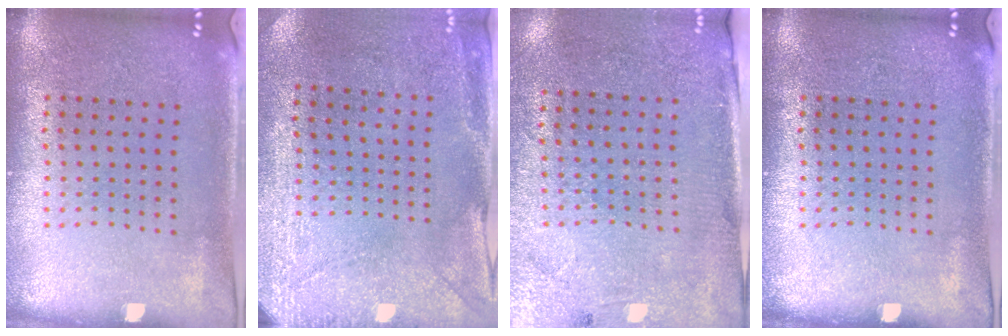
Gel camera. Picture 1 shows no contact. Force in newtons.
{"total": 2.9, "press": 2.3, "slide": 1.8}
{"total": 2.7, "press": 2.4, "slide": 1.3}
{"total": 0.0}